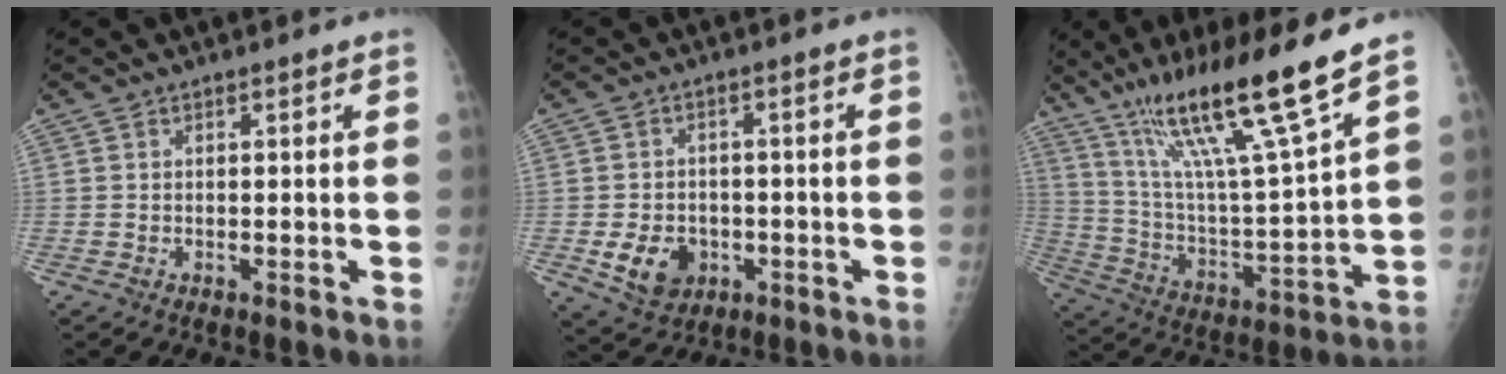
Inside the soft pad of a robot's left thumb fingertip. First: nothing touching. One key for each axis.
{"total": 7.2, "fx": -2.2, "fy": 5.7, "fz": 4.0, "tx": -0.049, "ty": 0.008, "tz": -0.026}
{"total": 20.9, "fx": 14.3, "fy": 0.5, "fz": 15.2, "tx": -0.244, "ty": -0.067, "tz": 0.257}